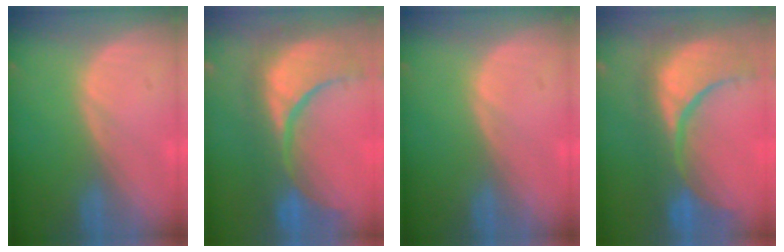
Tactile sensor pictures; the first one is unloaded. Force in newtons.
{"total": 13.2, "press": 11.6, "slide": 6.2}
{"total": 0.0}
{"total": 13.2, "press": 11.6, "slide": 6.2}